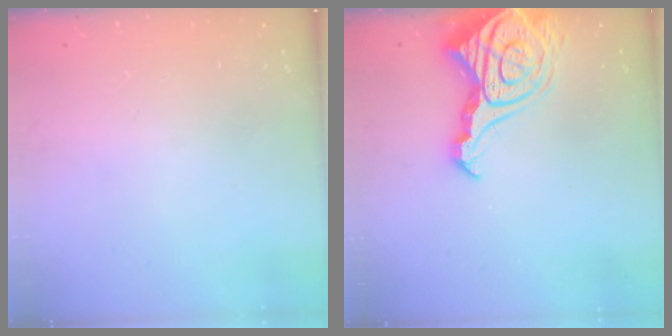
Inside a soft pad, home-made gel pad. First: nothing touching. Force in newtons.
{"total": 16.4, "press": 16.3, "slide": 1.9}